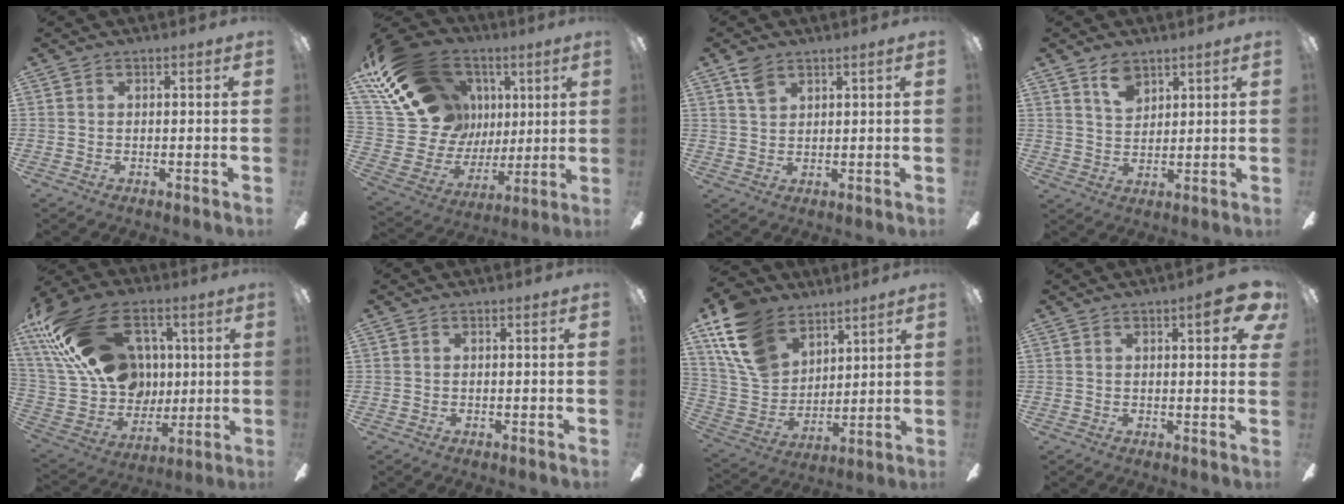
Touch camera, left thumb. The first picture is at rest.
{"total": 24.5, "force": [11.3, 18.3, 11.8], "torque": [-0.246, -0.048, 0.240]}
{"total": 3.8, "force": [2.8, 1.6, 2.0], "torque": [-0.047, -0.001, 0.054]}
{"total": 5.5, "force": [4.0, 2.8, 2.5], "torque": [-0.045, -0.012, 0.073]}
{"total": 30.2, "force": [11.5, 20.8, 18.7], "torque": [-0.374, -0.026, 0.232]}
{"total": 0.0}
{"total": 16.8, "force": [11.0, 10.4, 7.2], "torque": [-0.176, -0.042, 0.217]}
{"total": 7.3, "force": [3.0, 2.1, 6.3], "torque": [-0.072, -0.010, 0.041]}